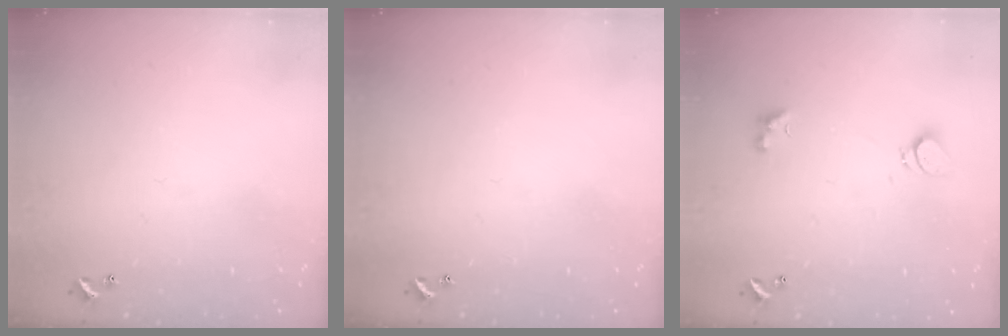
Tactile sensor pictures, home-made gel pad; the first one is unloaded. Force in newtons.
{"total": 0.0}
{"total": 4.0, "press": 3.9, "slide": 0.7}